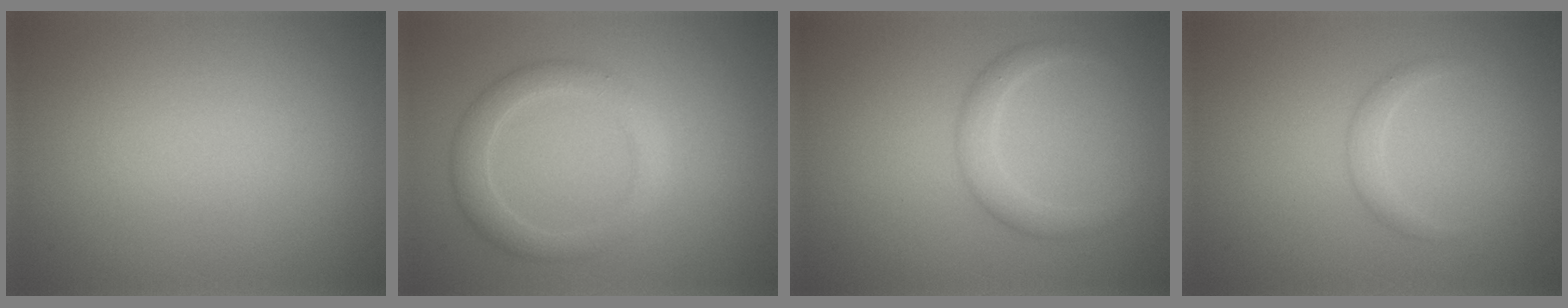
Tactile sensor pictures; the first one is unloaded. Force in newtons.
{"total": 2.9, "press": 2.9, "slide": 0.2}
{"total": 2.2, "press": 2.2, "slide": 0.1}
{"total": 1.2, "press": 1.2, "slide": 0.0}